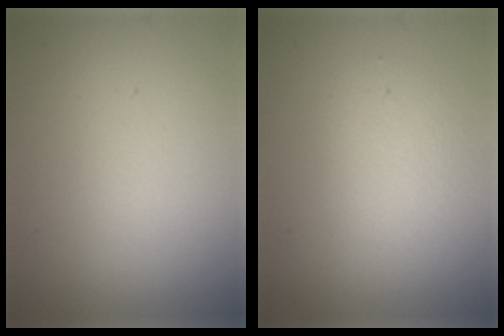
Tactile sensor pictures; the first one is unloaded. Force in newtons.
{"total": 2.3, "press": 2.3, "slide": 0.1}